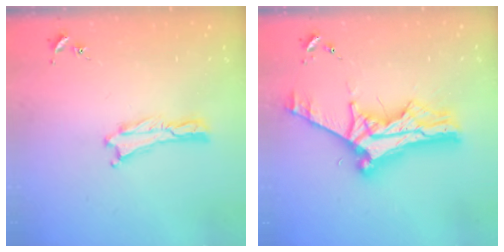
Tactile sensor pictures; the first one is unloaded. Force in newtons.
{"total": 11.4, "press": 11.4, "slide": 1.1}